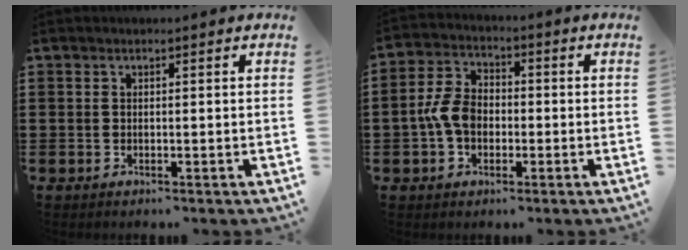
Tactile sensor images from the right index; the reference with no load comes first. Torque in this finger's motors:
{"motor_torque": [1.65, 0.11, 0.76, 0.17]}